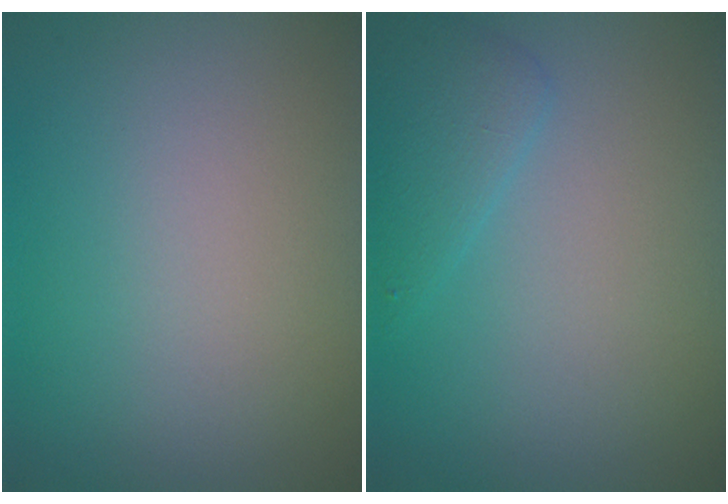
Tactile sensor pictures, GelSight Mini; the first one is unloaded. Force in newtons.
{"total": 2.1, "press": 2.0, "slide": 0.2}